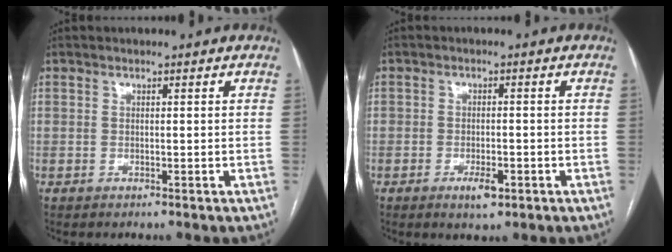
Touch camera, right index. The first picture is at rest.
{"total": 3.1, "force": [-1.6, 1.2, 2.4], "torque": [-0.037, 0.001, -0.021]}